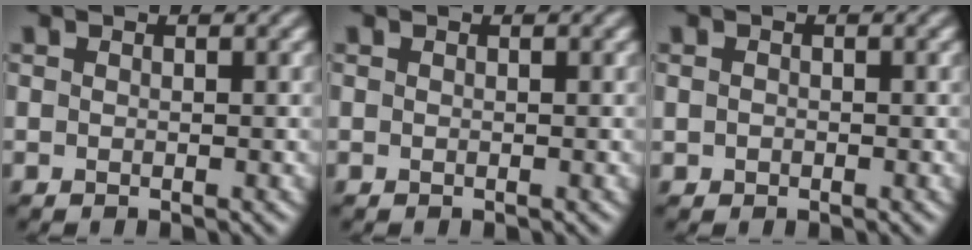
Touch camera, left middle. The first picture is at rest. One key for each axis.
{"total": 0.0}
{"total": 0.6, "fx": -0.2, "fy": 0.6, "fz": 0.1, "tx": 0.002, "ty": -0.002, "tz": -0.006}